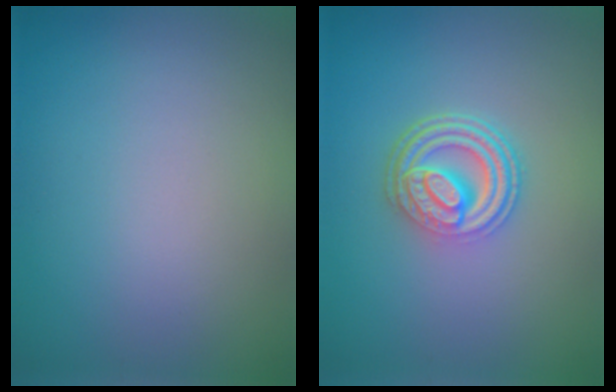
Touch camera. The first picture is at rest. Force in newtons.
{"total": 4.8, "press": 3.7, "slide": 3.0}